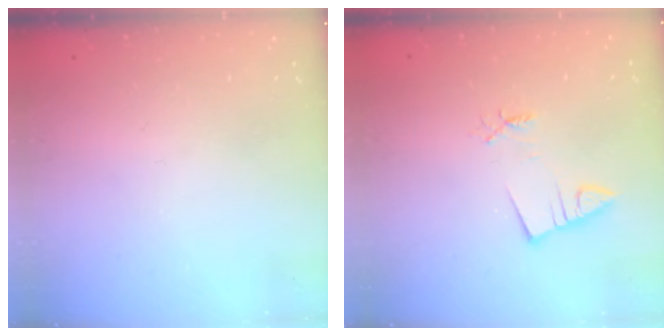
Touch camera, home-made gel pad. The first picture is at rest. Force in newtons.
{"total": 2.4, "press": 2.4, "slide": 0.3}